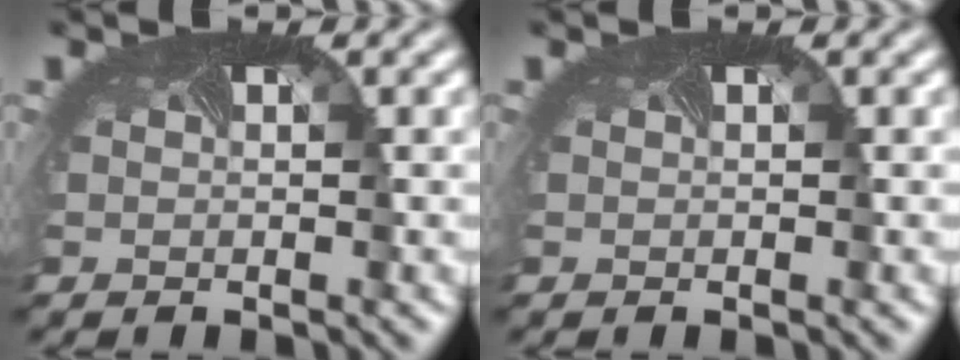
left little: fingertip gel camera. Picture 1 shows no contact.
{"total": 0.0}